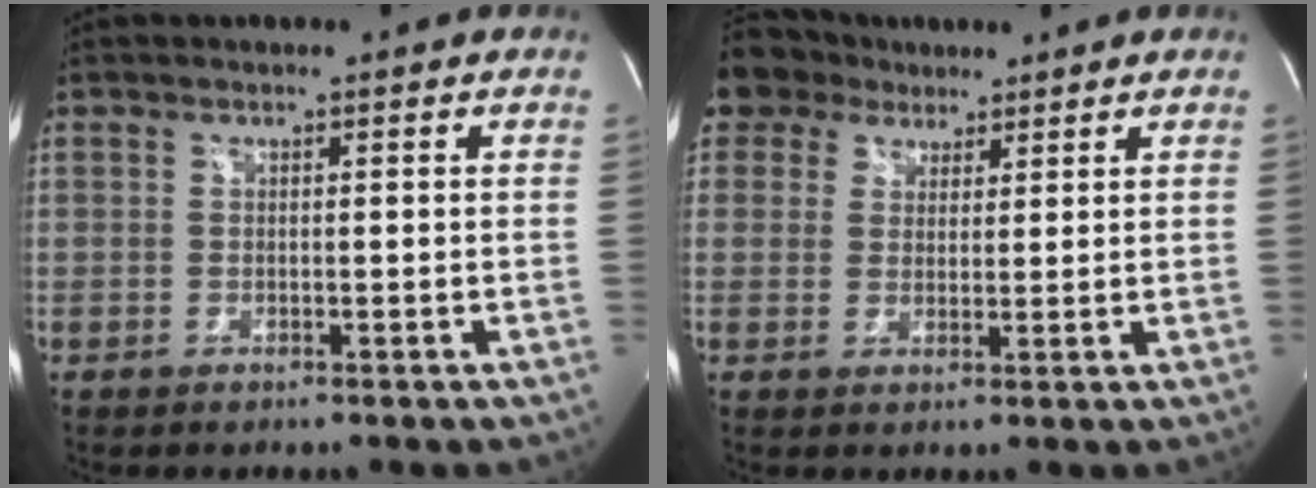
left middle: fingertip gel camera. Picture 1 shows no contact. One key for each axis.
{"total": 5.1, "fx": 4.0, "fy": 3.1, "fz": -0.6, "tx": 0.013, "ty": 0.016, "tz": 0.072}